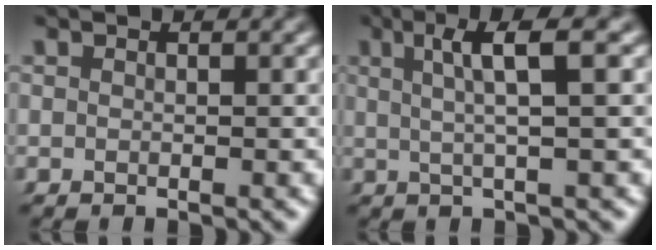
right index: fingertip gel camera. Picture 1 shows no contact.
{"total": 4.5, "force": [2.0, -0.2, 4.0], "torque": [-0.064, 0.015, 0.027]}